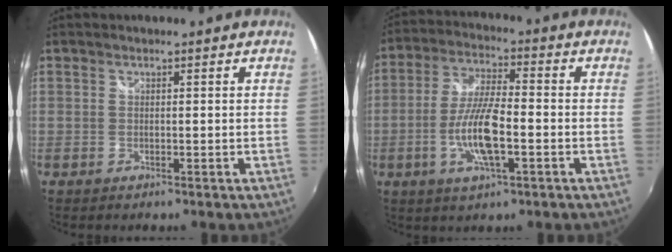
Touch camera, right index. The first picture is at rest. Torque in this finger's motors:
{"motor_torque": [1.74, -0.15, 0.63, 0.11]}